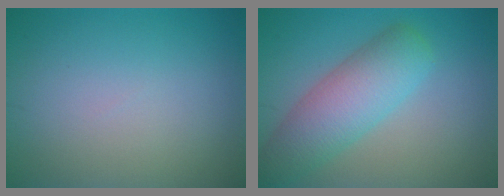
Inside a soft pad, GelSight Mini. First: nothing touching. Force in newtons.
{"total": 6.2, "press": 6.2, "slide": 0.2}